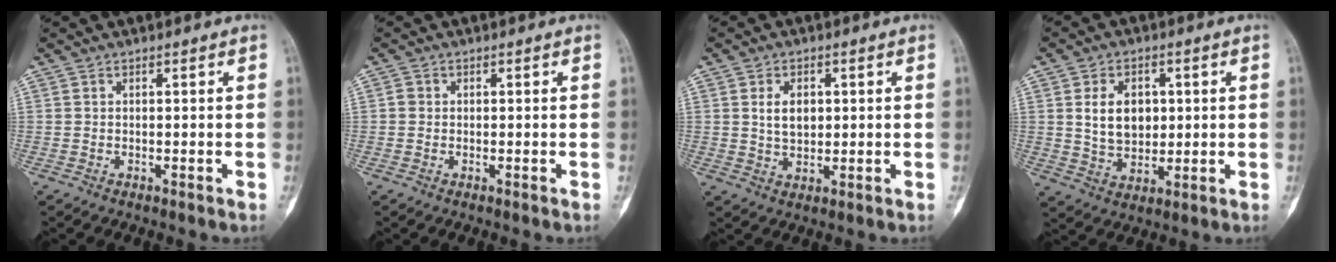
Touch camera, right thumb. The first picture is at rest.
{"total": 1.0, "force": [0.0, 0.9, 0.3], "torque": [-0.002, 0.003, -0.002]}
{"total": 4.9, "force": [1.1, 3.3, 3.5], "torque": [-0.043, -0.005, 0.022]}
{"total": 8.7, "force": [1.7, 6.2, 5.9], "torque": [-0.069, -0.011, 0.036]}